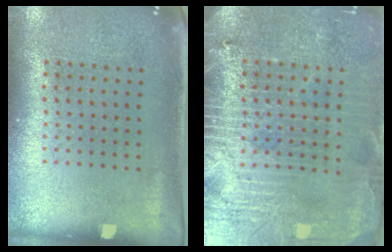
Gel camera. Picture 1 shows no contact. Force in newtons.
{"total": 3.9, "press": 3.5, "slide": 1.7}